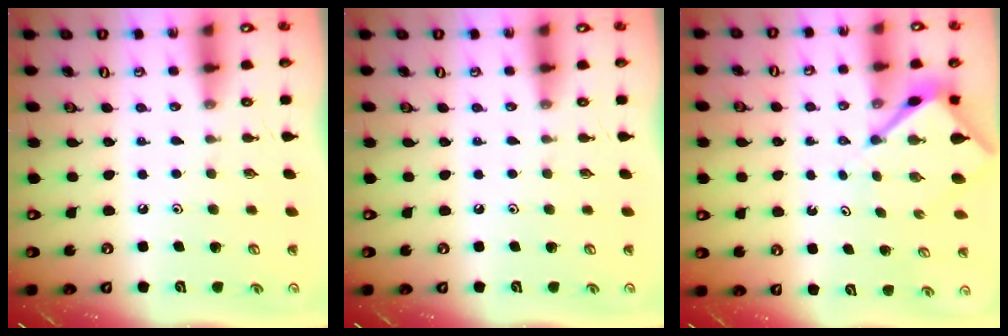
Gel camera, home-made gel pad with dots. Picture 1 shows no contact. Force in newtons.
{"total": 0.0}
{"total": 5.7, "press": 5.7, "slide": 0.4}